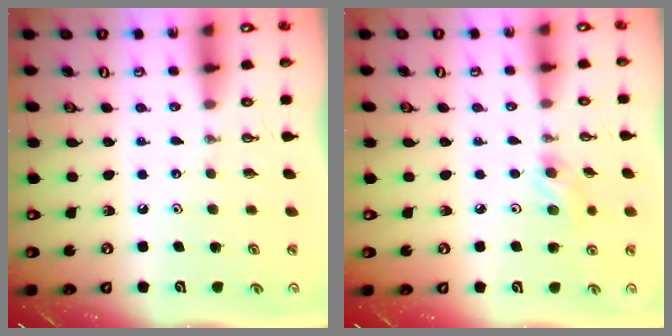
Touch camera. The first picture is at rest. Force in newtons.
{"total": 4.9, "press": 4.8, "slide": 0.7}